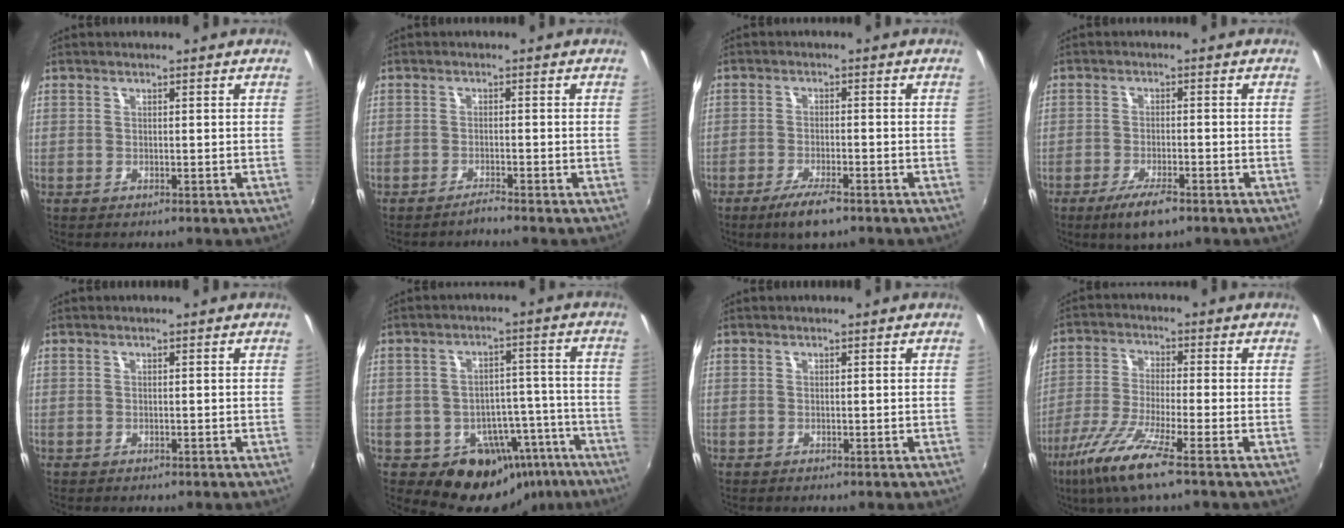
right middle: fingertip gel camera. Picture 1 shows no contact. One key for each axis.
{"total": 1.5, "fx": -1.4, "fy": -0.2, "fz": 0.4, "tx": -0.010, "ty": -0.004, "tz": -0.028}
{"total": 6.0, "fx": -4.1, "fy": 1.4, "fz": 4.1, "tx": -0.096, "ty": -0.015, "tz": -0.072}
{"total": 6.2, "fx": -4.0, "fy": 1.6, "fz": 4.4, "tx": -0.100, "ty": -0.017, "tz": -0.071}
{"total": 0.0}
{"total": 14.1, "fx": -8.6, "fy": 10.1, "fz": 4.9, "tx": -0.072, "ty": 0.038, "tz": -0.081}
{"total": 0.0}
{"total": 10.8, "fx": -6.3, "fy": 0.6, "fz": 8.8, "tx": -0.193, "ty": -0.020, "tz": -0.124}